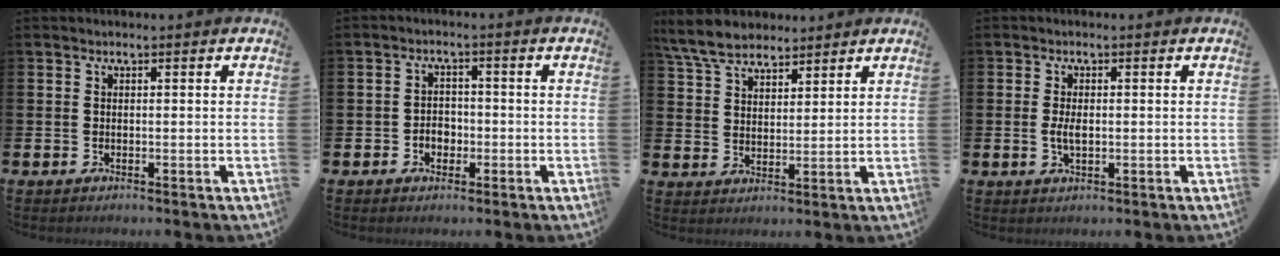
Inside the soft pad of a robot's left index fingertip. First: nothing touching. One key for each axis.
{"total": 2.6, "fx": -1.3, "fy": 2.0, "fz": 1.1, "tx": -0.015, "ty": 0.001, "tz": -0.029}
{"total": 6.3, "fx": 5.7, "fy": 2.1, "fz": 1.6, "tx": -0.060, "ty": -0.013, "tz": 0.107}
{"total": 2.2, "fx": -0.4, "fy": 1.0, "fz": 2.0, "tx": -0.029, "ty": -0.001, "tz": -0.010}